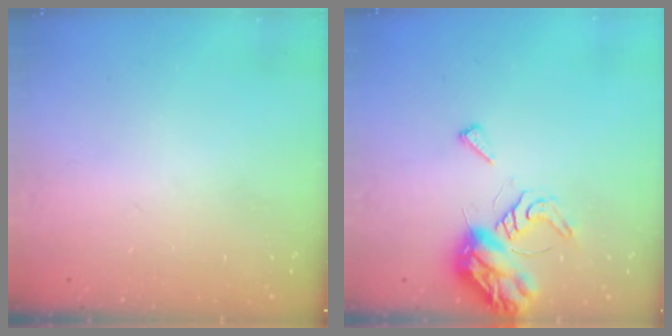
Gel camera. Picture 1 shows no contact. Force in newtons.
{"total": 8.1, "press": 8.1, "slide": 0.8}